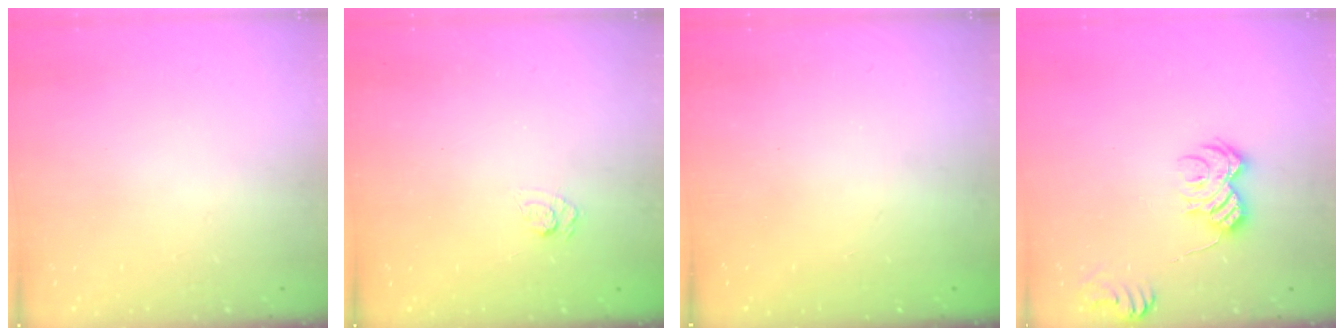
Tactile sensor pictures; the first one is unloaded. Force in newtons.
{"total": 2.5, "press": 2.1, "slide": 1.4}
{"total": 2.4, "press": 2.3, "slide": 0.8}
{"total": 8.2, "press": 8.2, "slide": 0.8}